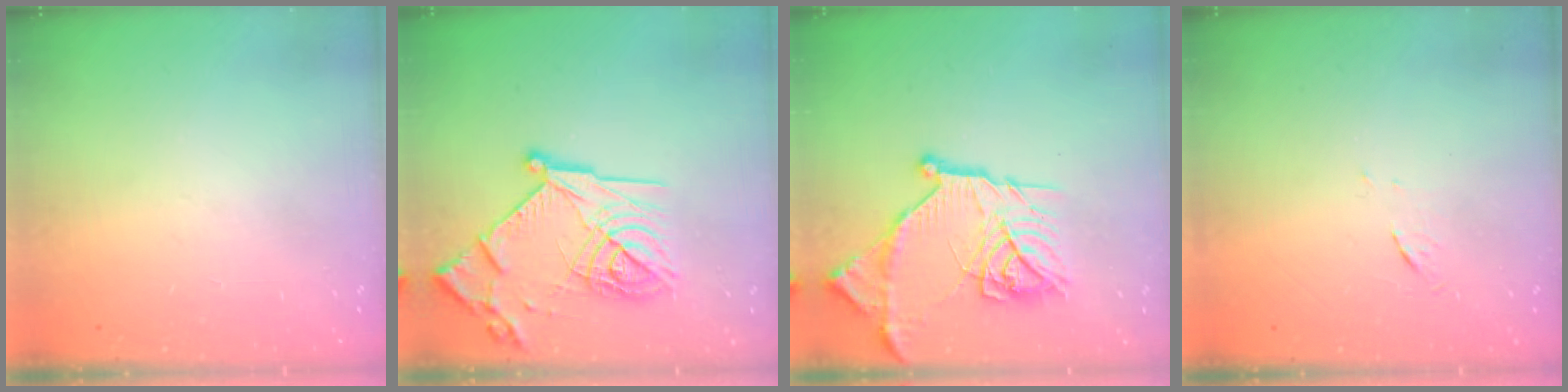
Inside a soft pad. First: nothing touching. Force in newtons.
{"total": 21.2, "press": 21.2, "slide": 1.8}
{"total": 20.3, "press": 20.2, "slide": 1.6}
{"total": 3.1, "press": 2.8, "slide": 1.2}